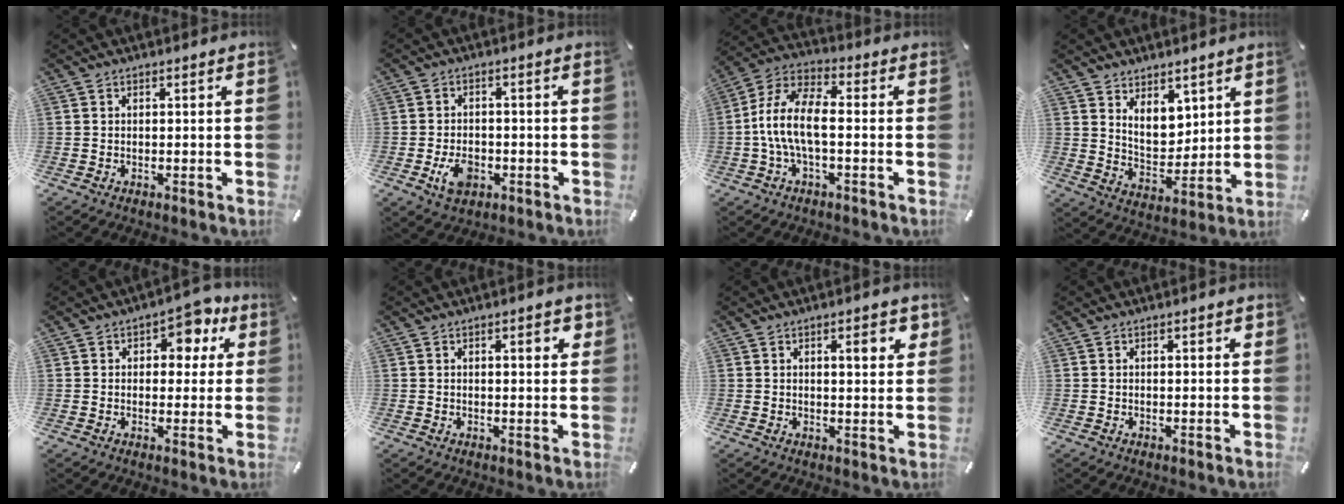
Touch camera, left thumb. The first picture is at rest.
{"total": 6.3, "force": [-2.3, 4.2, 4.1], "torque": [-0.083, 0.002, -0.045]}
{"total": 11.0, "force": [-1.9, 4.8, 9.7], "torque": [-0.201, 0.003, -0.034]}
{"total": 8.1, "force": [5.2, 5.5, 3.0], "torque": [-0.053, -0.034, 0.097]}
{"total": 7.2, "force": [3.1, 4.9, 4.1], "torque": [-0.031, -0.013, 0.044]}
{"total": 3.5, "force": [1.3, 1.1, 3.1], "torque": [-0.039, -0.003, 0.013]}
{"total": 5.3, "force": [2.2, 1.6, 4.5], "torque": [-0.060, -0.008, 0.029]}
{"total": 1.4, "force": [0.4, 0.5, 1.3], "torque": [-0.017, 0.000, 0.003]}